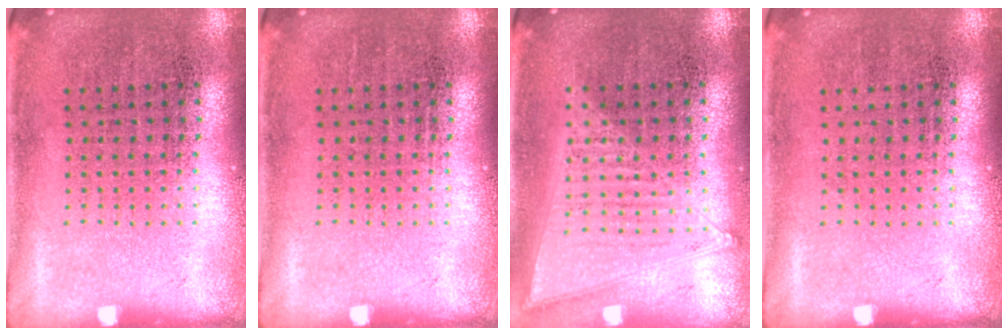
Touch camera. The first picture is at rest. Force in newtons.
{"total": 0.0}
{"total": 1.1, "press": 1.1, "slide": 0.1}
{"total": 0.0}